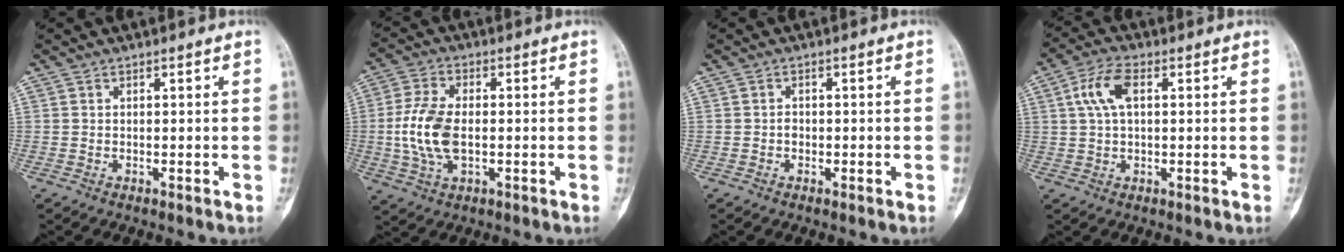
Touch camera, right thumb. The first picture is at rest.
{"total": 10.2, "force": [-1.0, 5.6, 8.6], "torque": [-0.183, 0.009, -0.020]}
{"total": 1.0, "force": [-0.3, 0.8, 0.5], "torque": [-0.003, 0.002, -0.007]}
{"total": 6.6, "force": [1.6, 3.3, 5.5], "torque": [-0.117, 0.014, 0.028]}